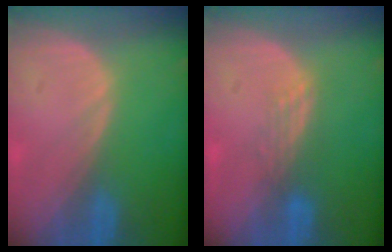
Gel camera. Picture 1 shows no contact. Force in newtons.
{"total": 3.0, "press": 2.5, "slide": 1.7}